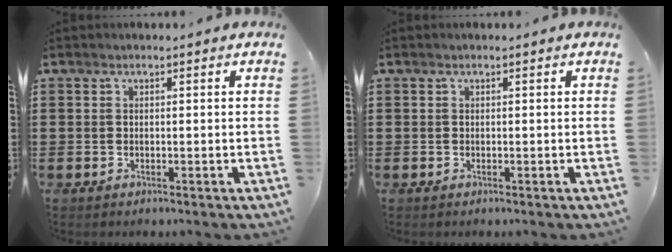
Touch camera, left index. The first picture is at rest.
{"total": 0.0}